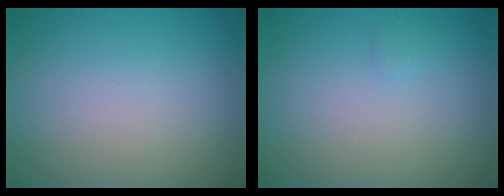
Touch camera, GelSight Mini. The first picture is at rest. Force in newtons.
{"total": 0.5, "press": 0.5, "slide": 0.1}